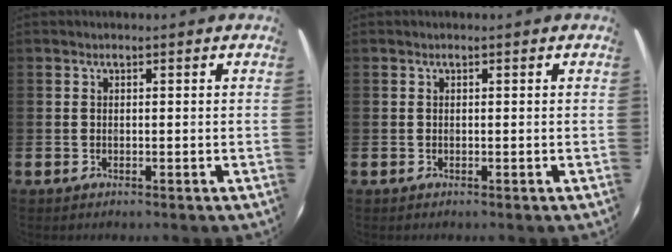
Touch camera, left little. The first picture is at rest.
{"total": 0.0}